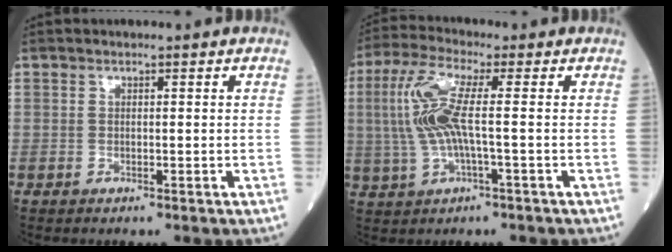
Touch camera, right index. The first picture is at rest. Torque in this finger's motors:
{"motor_torque": [0.47, 0.00, 0.29, 0.21]}